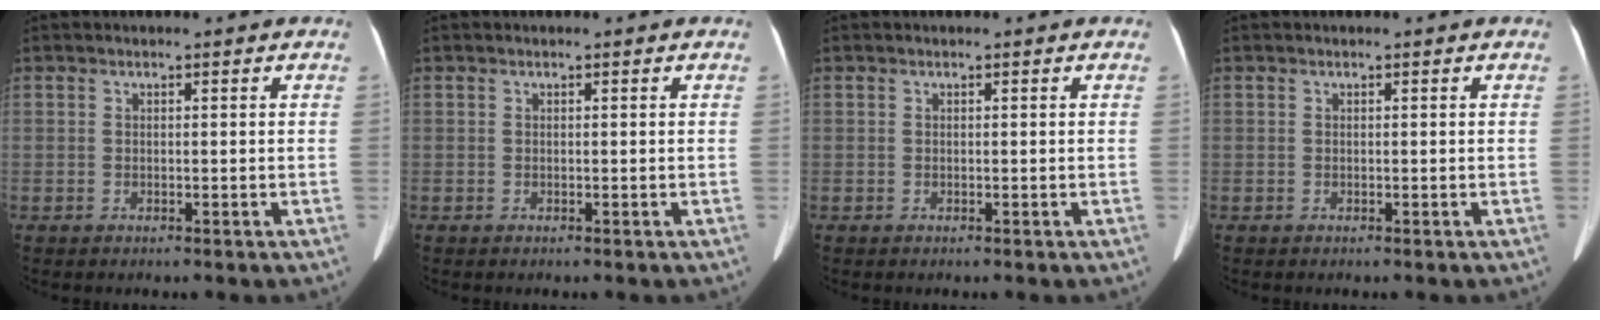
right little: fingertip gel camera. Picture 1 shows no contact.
{"total": 0.0}
{"total": 0.0}
{"total": 0.0}